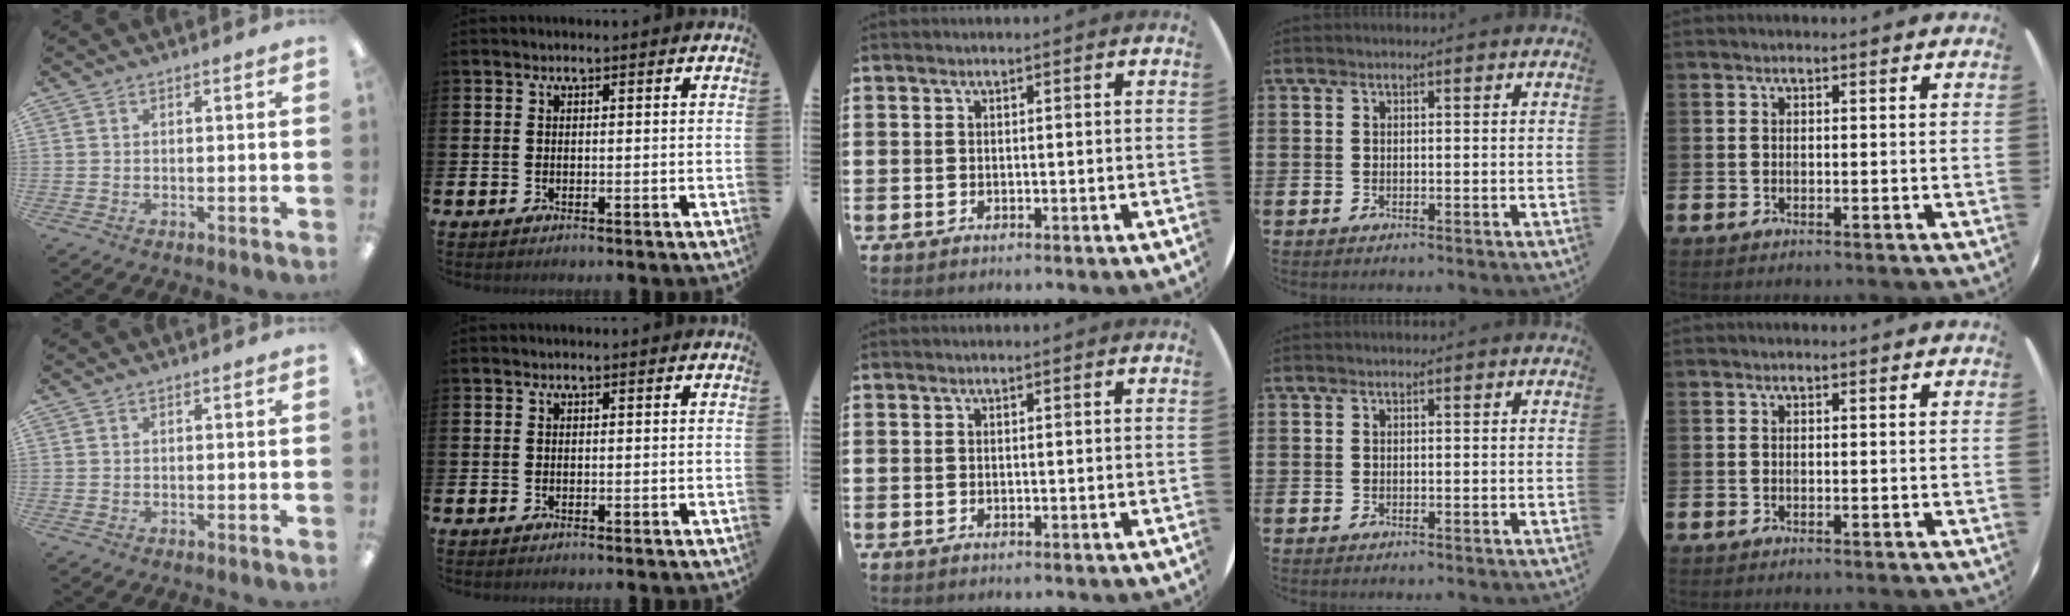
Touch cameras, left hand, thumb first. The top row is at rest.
{}